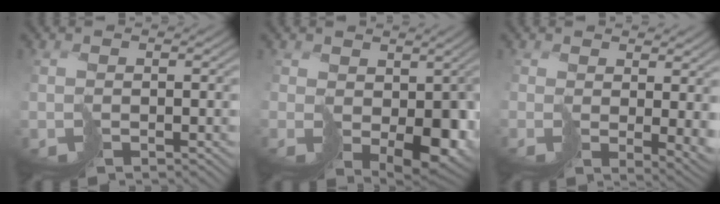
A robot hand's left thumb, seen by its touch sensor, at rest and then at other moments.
{"total": 6.3, "force": [0.2, 4.6, 4.3], "torque": [-0.071, -0.030, 0.017]}
{"total": 4.0, "force": [1.2, 2.1, 3.2], "torque": [-0.061, -0.021, 0.038]}